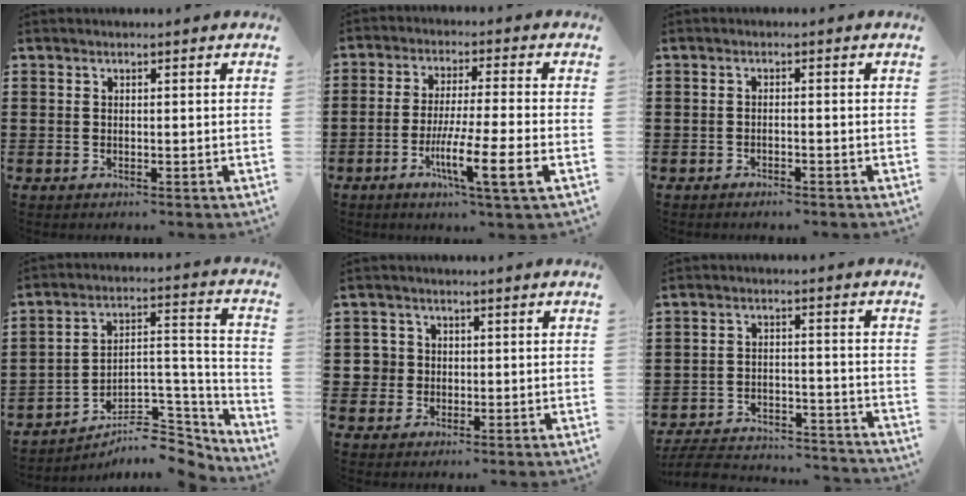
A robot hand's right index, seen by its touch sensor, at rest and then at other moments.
{"total": 8.9, "force": [-4.0, 0.4, 7.9], "torque": [-0.142, -0.009, -0.074]}
{"total": 1.0, "force": [-1.0, -0.1, 0.3], "torque": [-0.007, 0.001, -0.019]}
{"total": 7.9, "force": [-5.9, 3.9, 3.6], "torque": [-0.051, 0.017, -0.105]}
{"total": 3.5, "force": [0.0, 3.4, 0.8], "torque": [-0.038, 0.008, -0.004]}
{"total": 5.9, "force": [-5.7, 0.8, 1.4], "torque": [-0.031, 0.006, -0.114]}